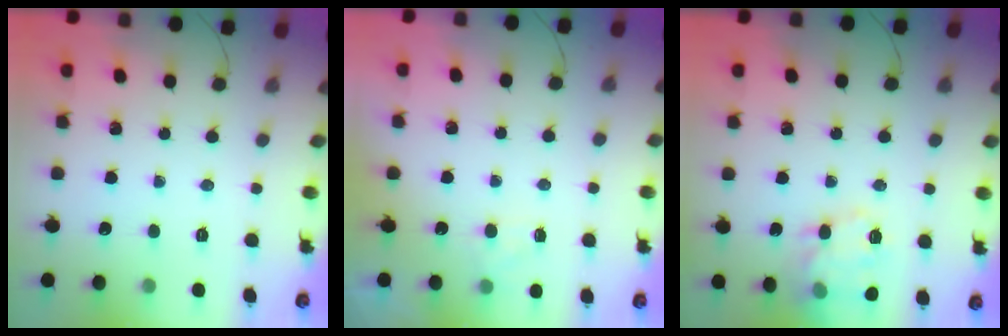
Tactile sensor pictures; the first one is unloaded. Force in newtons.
{"total": 4.1, "press": 3.9, "slide": 1.4}
{"total": 15.1, "press": 15.1, "slide": 1.2}